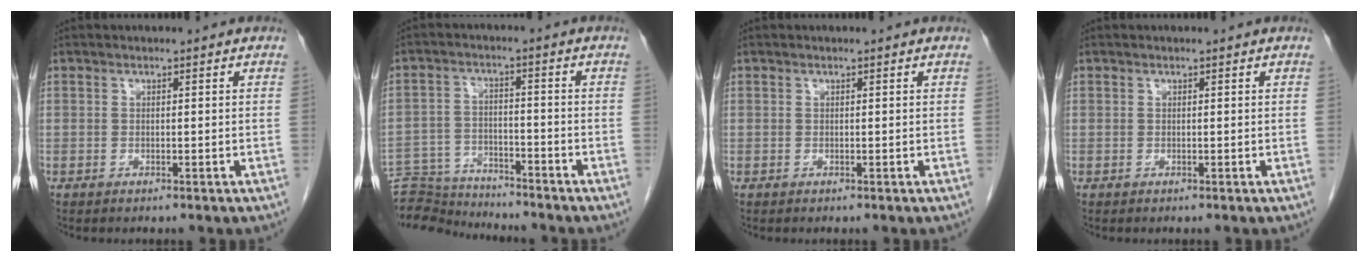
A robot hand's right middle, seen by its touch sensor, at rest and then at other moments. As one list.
[{"total": 10.6, "force": [-10.5, 1.2, 0.7], "torque": [-0.012, 0.013, -0.180]}, {"total": 0.0}, {"total": 0.0}]